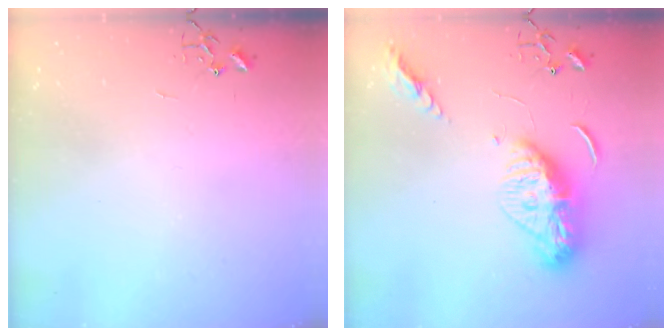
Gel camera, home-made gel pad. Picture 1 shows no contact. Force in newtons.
{"total": 13.5, "press": 13.5, "slide": 1.2}